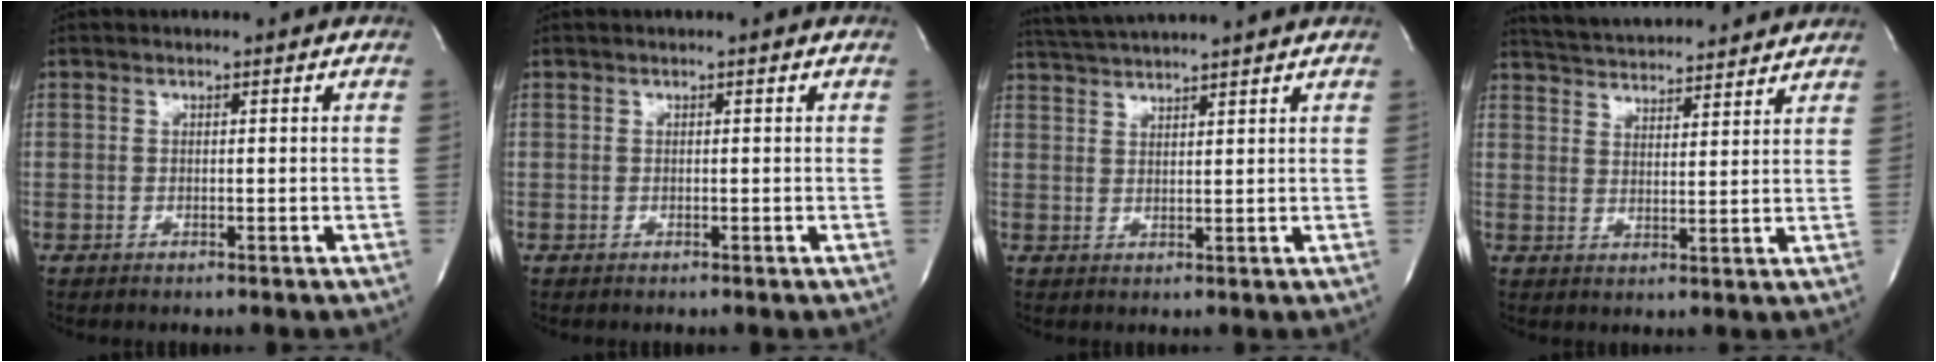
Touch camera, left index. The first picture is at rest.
{"total": 0.0}
{"total": 7.0, "force": [6.5, -1.3, 2.3], "torque": [-0.047, 0.021, 0.108]}
{"total": 14.6, "force": [13.7, 2.0, 4.5], "torque": [-0.080, 0.023, 0.200]}